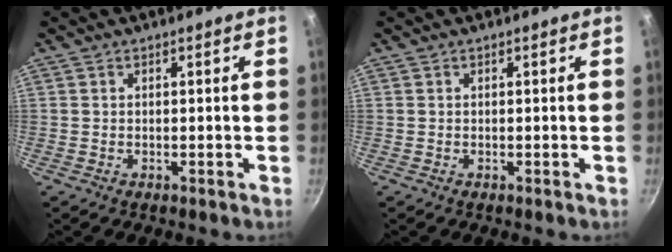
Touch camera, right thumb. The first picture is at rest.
{"total": 0.0}